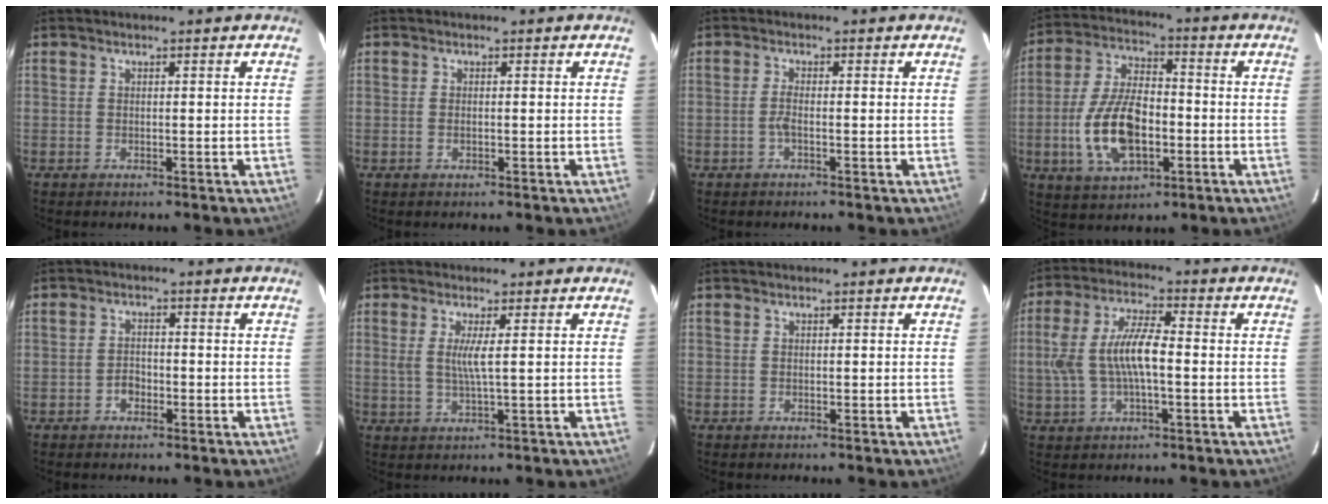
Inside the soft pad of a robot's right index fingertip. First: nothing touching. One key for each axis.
{"total": 0.8, "fx": -0.1, "fy": 0.4, "fz": 0.7, "tx": -0.014, "ty": 0.000, "tz": -0.003}
{"total": 1.5, "fx": -0.6, "fy": 0.1, "fz": 1.4, "tx": -0.031, "ty": 0.001, "tz": -0.014}
{"total": 14.6, "fx": -3.6, "fy": 7.7, "fz": 11.9, "tx": -0.244, "ty": 0.007, "tz": -0.059}
{"total": 2.3, "fx": -1.2, "fy": 1.6, "fz": 1.1, "tx": -0.021, "ty": 0.007, "tz": -0.020}
{"total": 3.4, "fx": 0.7, "fy": -0.4, "fz": 3.3, "tx": -0.066, "ty": -0.007, "tz": 0.012}
{"total": 0.0}
{"total": 10.3, "fx": -0.8, "fy": 3.8, "fz": 9.5, "tx": -0.196, "ty": 0.010, "tz": -0.011}